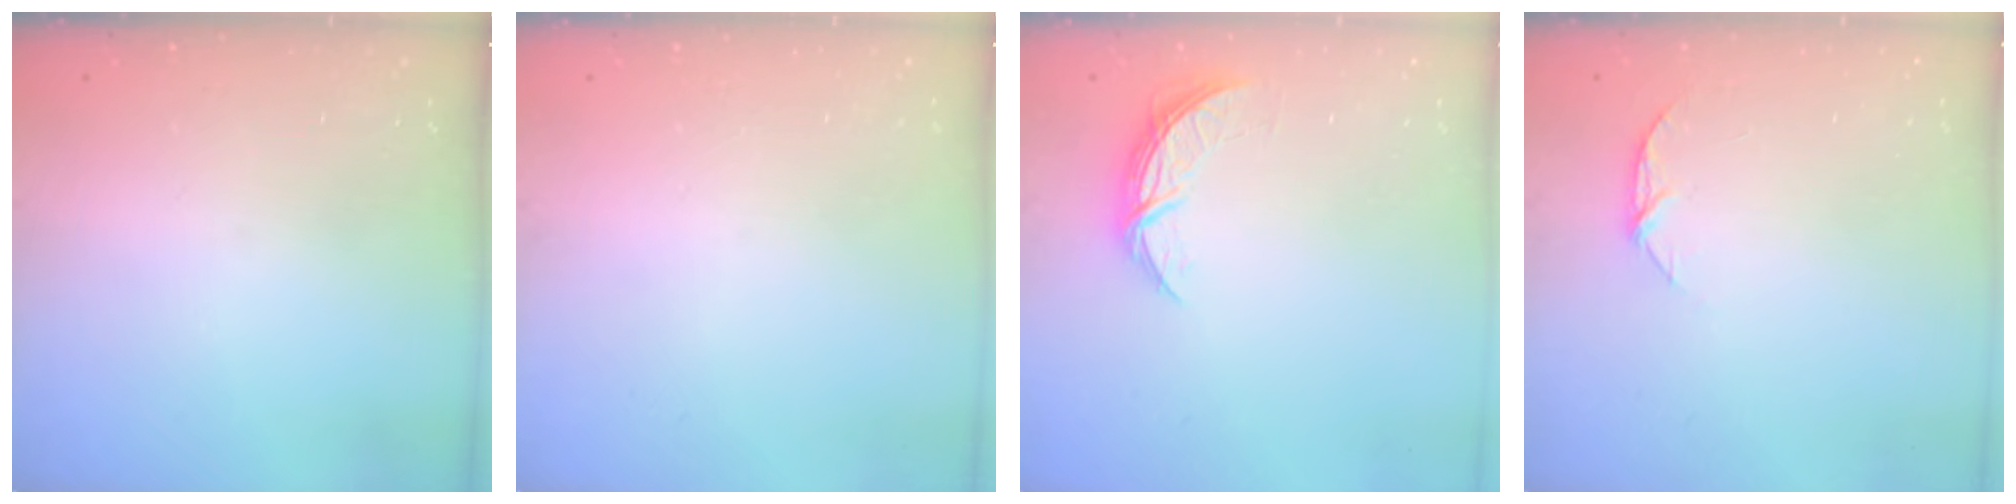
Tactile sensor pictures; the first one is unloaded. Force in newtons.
{"total": 0.0}
{"total": 6.9, "press": 6.9, "slide": 0.5}
{"total": 5.8, "press": 5.7, "slide": 0.6}